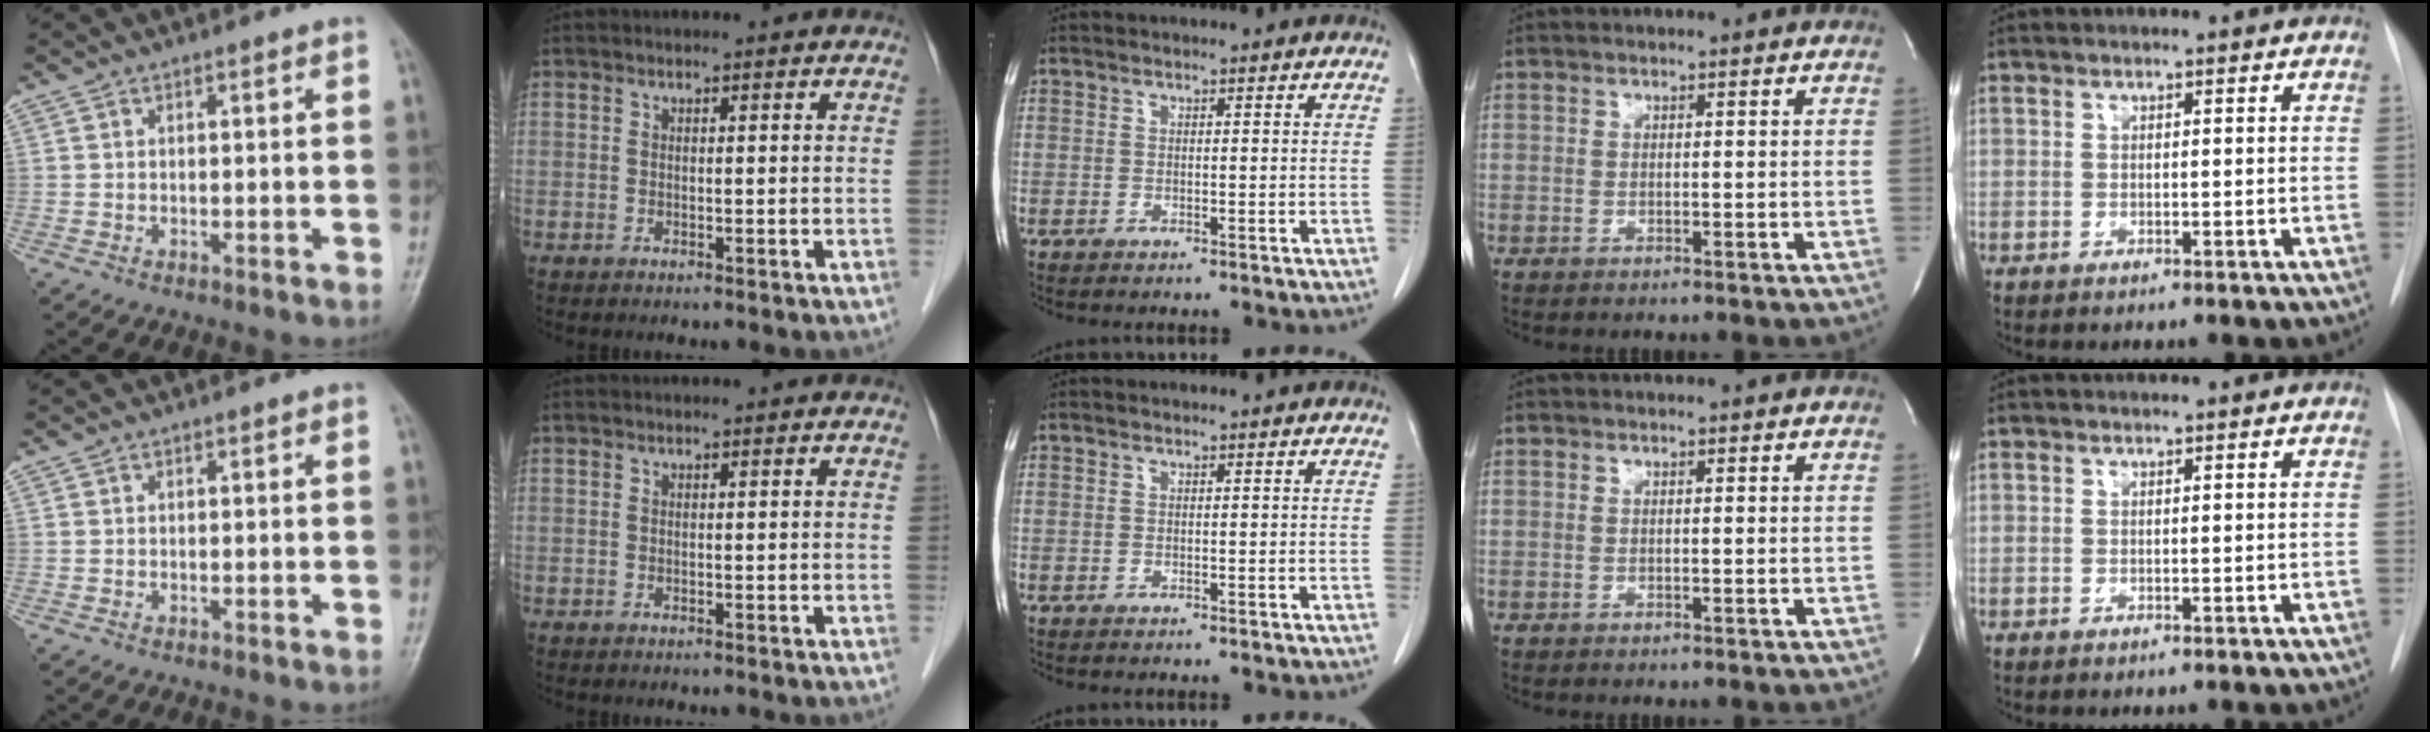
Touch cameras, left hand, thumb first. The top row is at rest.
{}